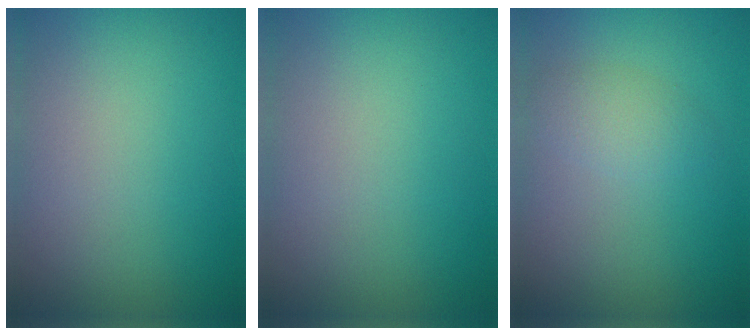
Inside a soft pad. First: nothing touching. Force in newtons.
{"total": 0.0}
{"total": 1.8, "press": 1.8, "slide": 0.1}